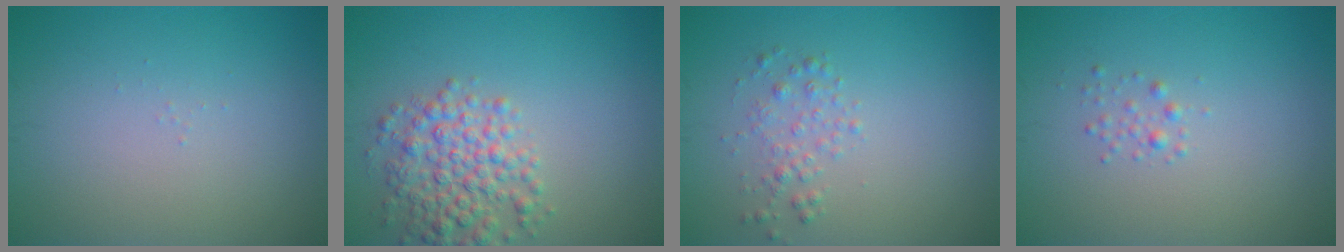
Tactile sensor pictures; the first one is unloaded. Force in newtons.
{"total": 4.7, "press": 4.7, "slide": 0.1}
{"total": 1.6, "press": 1.6, "slide": 0.0}
{"total": 0.9, "press": 0.9, "slide": 0.0}